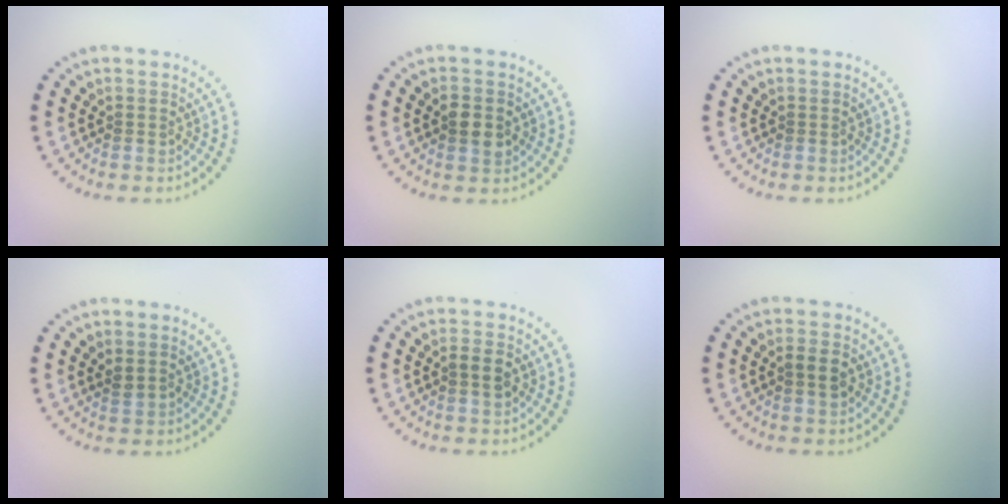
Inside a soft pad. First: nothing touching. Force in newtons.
{"total": 2.6, "press": 2.6, "slide": 0.1}
{"total": 0.0}
{"total": 0.8, "press": 0.7, "slide": 0.4}
{"total": 1.7, "press": 1.7, "slide": 0.2}
{"total": 1.7, "press": 1.7, "slide": 0.2}